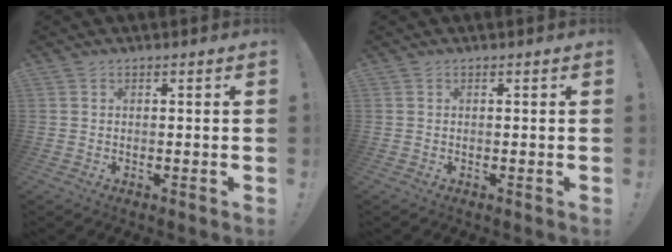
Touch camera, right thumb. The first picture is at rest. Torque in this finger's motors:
{"motor_torque": [-0.07, 0.07, 0.07, -0.08, 0.03]}